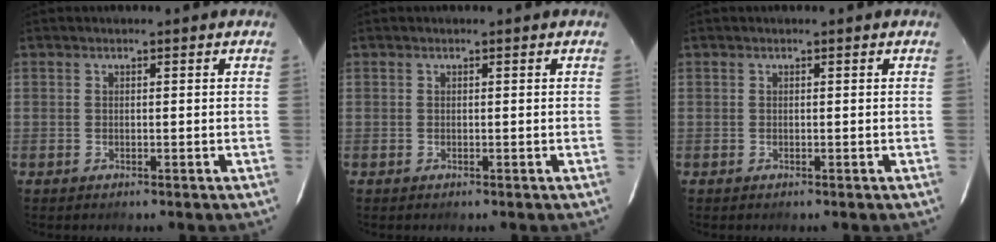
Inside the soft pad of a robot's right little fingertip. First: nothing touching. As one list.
[{"total": 0.0}, {"total": 0.0}]